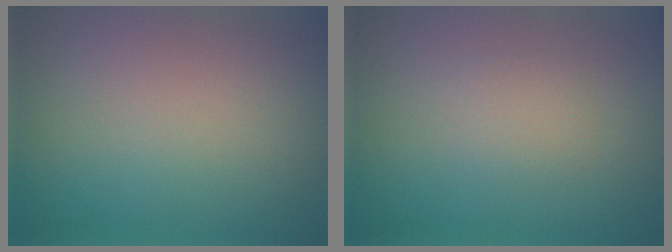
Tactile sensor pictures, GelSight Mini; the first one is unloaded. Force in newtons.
{"total": 1.5, "press": 1.5, "slide": 0.1}